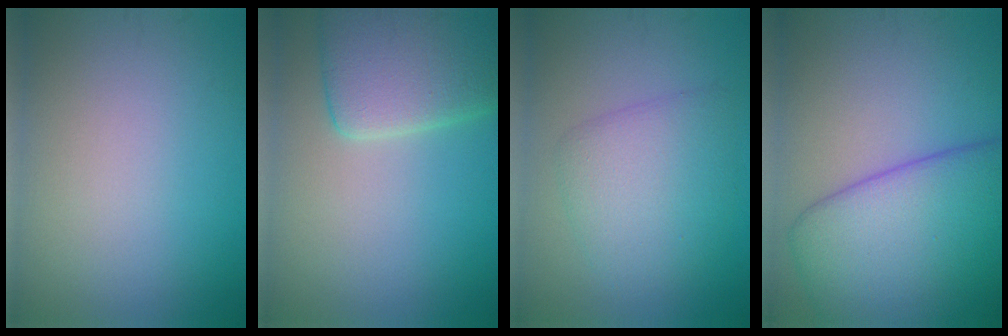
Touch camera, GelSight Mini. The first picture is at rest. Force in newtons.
{"total": 6.2, "press": 6.2, "slide": 0.4}
{"total": 4.5, "press": 4.5, "slide": 0.3}
{"total": 10.8, "press": 10.8, "slide": 0.5}